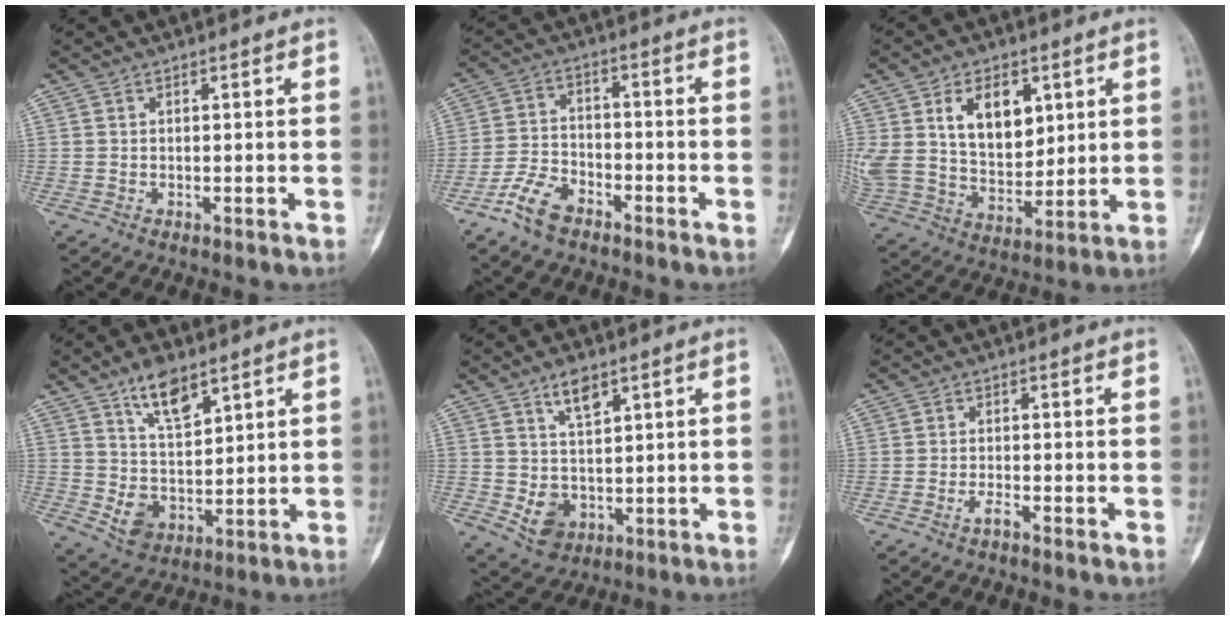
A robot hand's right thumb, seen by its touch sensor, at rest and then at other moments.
{"total": 7.3, "force": [-5.1, 3.7, 3.8], "torque": [-0.076, 0.024, -0.103]}
{"total": 17.4, "force": [5.9, 11.1, 12.0], "torque": [-0.211, -0.025, 0.120]}
{"total": 10.2, "force": [5.7, 5.5, 6.4], "torque": [-0.089, -0.040, 0.114]}
{"total": 8.1, "force": [2.9, 5.5, 5.1], "torque": [-0.062, -0.024, 0.065]}
{"total": 1.7, "force": [-1.3, 0.2, 1.1], "torque": [-0.026, 0.005, -0.026]}